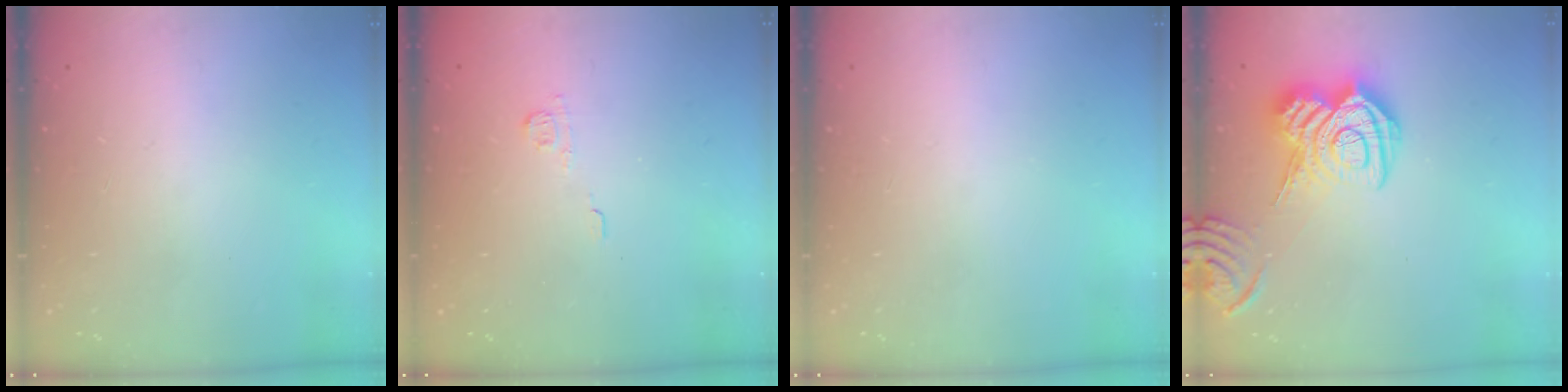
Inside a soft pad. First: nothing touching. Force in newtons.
{"total": 3.8, "press": 3.7, "slide": 1.0}
{"total": 0.0}
{"total": 16.8, "press": 16.8, "slide": 1.1}